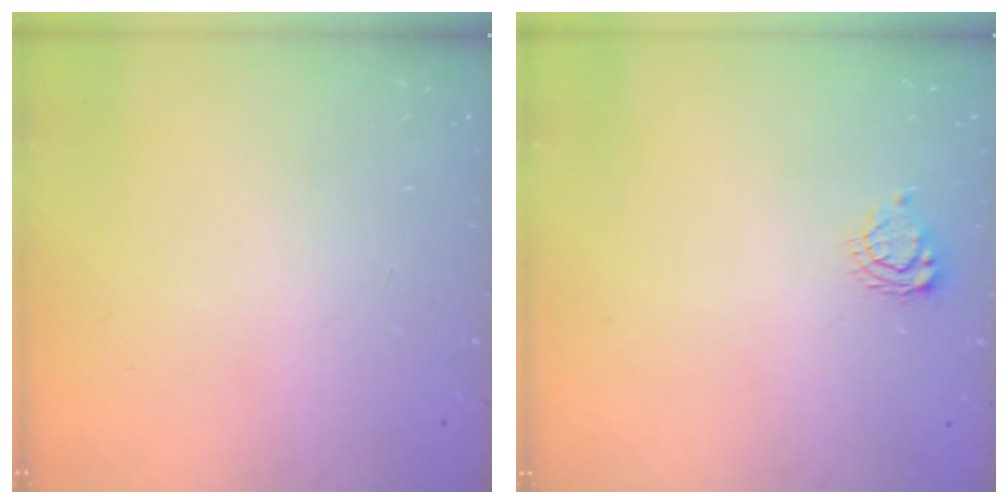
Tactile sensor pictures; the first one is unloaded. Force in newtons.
{"total": 5.5, "press": 5.5, "slide": 0.5}